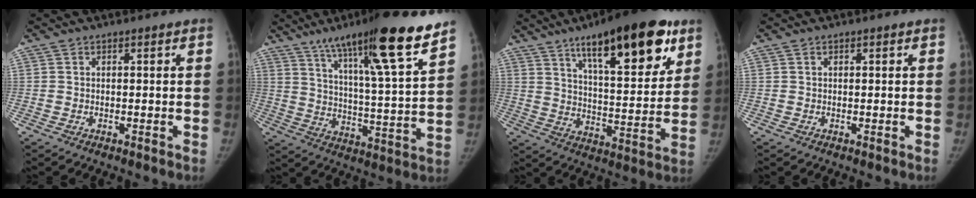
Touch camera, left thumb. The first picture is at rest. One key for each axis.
{"total": 21.8, "fx": 14.5, "fy": 1.9, "fz": 16.2, "tx": -0.235, "ty": -0.054, "tz": 0.234}
{"total": 24.1, "fx": 13.6, "fy": 7.7, "fz": 18.3, "tx": -0.238, "ty": -0.048, "tz": 0.211}
{"total": 0.5, "fx": 0.2, "fy": 0.3, "fz": 0.4, "tx": -0.002, "ty": 0.001, "tz": 0.002}